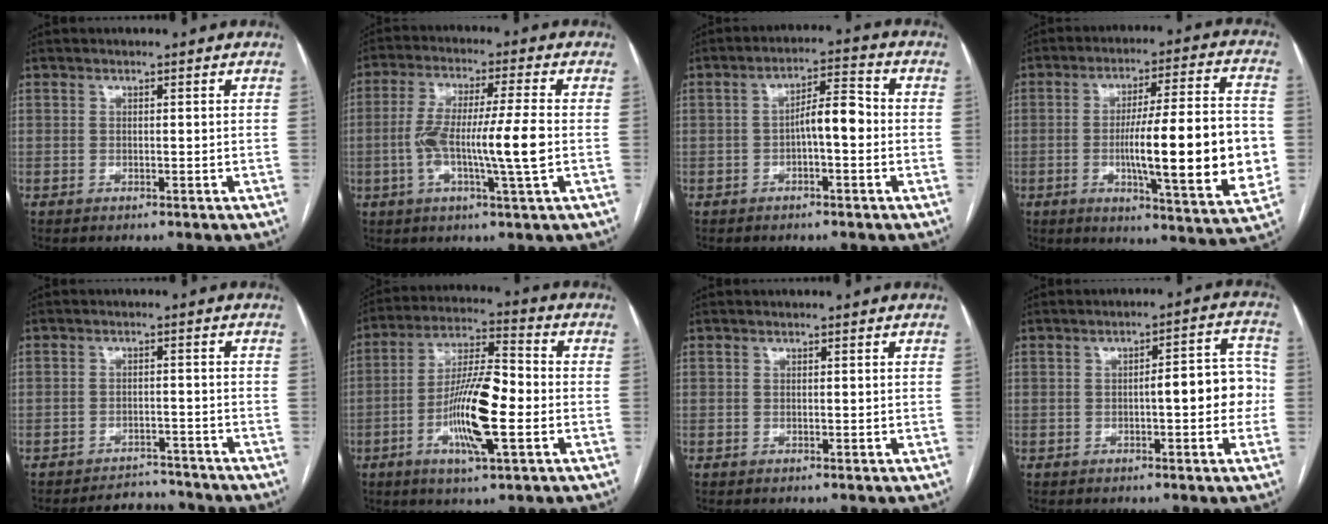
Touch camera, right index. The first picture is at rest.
{"total": 11.3, "force": [-1.6, 0.1, 11.2], "torque": [-0.210, 0.004, -0.034]}
{"total": 5.7, "force": [-0.9, 1.5, 5.4], "torque": [-0.087, 0.024, -0.014]}
{"total": 19.6, "force": [-2.4, 2.0, 19.3], "torque": [-0.266, 0.005, -0.030]}
{"total": 5.0, "force": [-4.8, 1.2, -0.5], "torque": [0.010, 0.010, -0.072]}
{"total": 13.4, "force": [-3.4, 2.2, 12.8], "torque": [-0.239, 0.001, -0.063]}
{"total": 0.0}
{"total": 7.5, "force": [-0.9, 2.0, 7.2], "torque": [-0.086, 0.028, -0.012]}